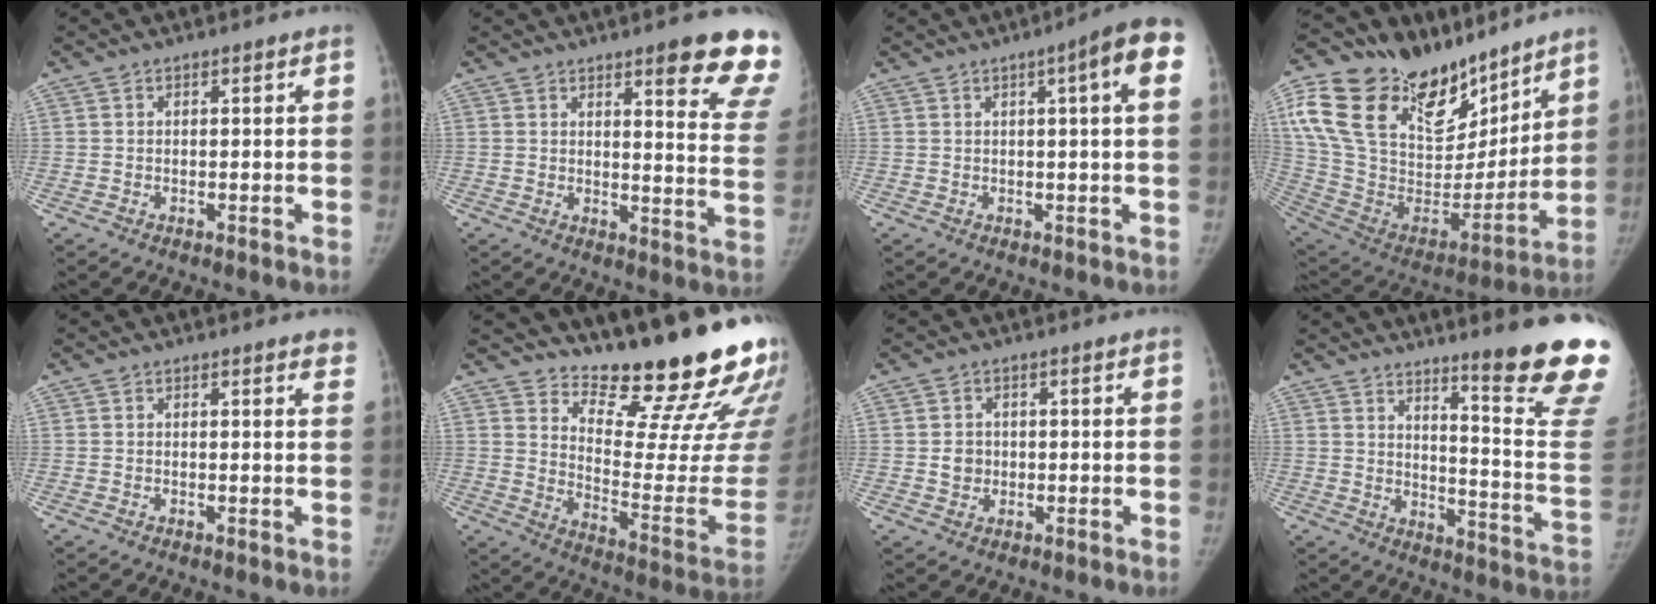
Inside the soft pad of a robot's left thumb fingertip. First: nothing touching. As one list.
[{"total": 15.3, "force": [10.5, 2.4, 10.8], "torque": [-0.105, -0.059, 0.117]}, {"total": 8.8, "force": [2.8, 0.8, 8.3], "torque": [-0.103, 0.011, 0.026]}, {"total": 30.7, "force": [19.7, 16.6, 16.7], "torque": [-0.269, -0.043, 0.351]}, {"total": 2.6, "force": [2.3, 0.6, 1.2], "torque": [-0.002, -0.006, 0.015]}, {"total": 22.6, "force": [19.2, 3.7, 11.3], "torque": [-0.124, -0.177, 0.267]}, {"total": 3.0, "force": [0.0, 2.8, 1.0], "torque": [0.000, 0.003, 0.003]}, {"total": 19.9, "force": [14.4, 0.6, 13.7], "torque": [-0.154, -0.136, 0.194]}]